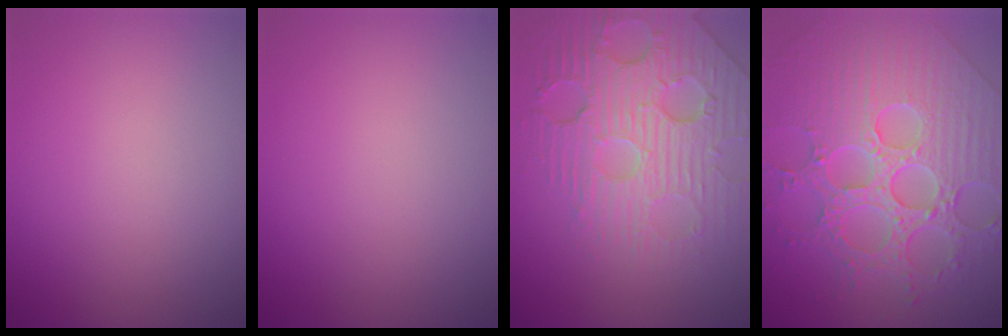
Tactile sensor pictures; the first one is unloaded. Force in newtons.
{"total": 0.0}
{"total": 7.1, "press": 5.4, "slide": 4.7}
{"total": 9.8, "press": 7.2, "slide": 6.7}